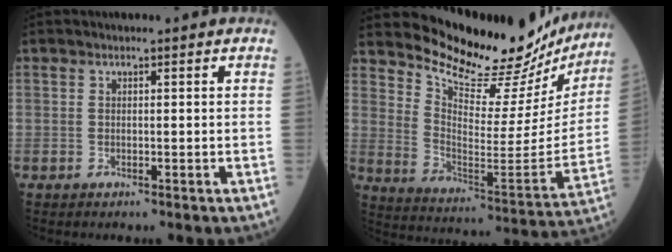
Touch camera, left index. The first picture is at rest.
{"total": 22.5, "force": [21.1, 5.3, 5.6], "torque": [-0.086, -0.085, 0.279]}